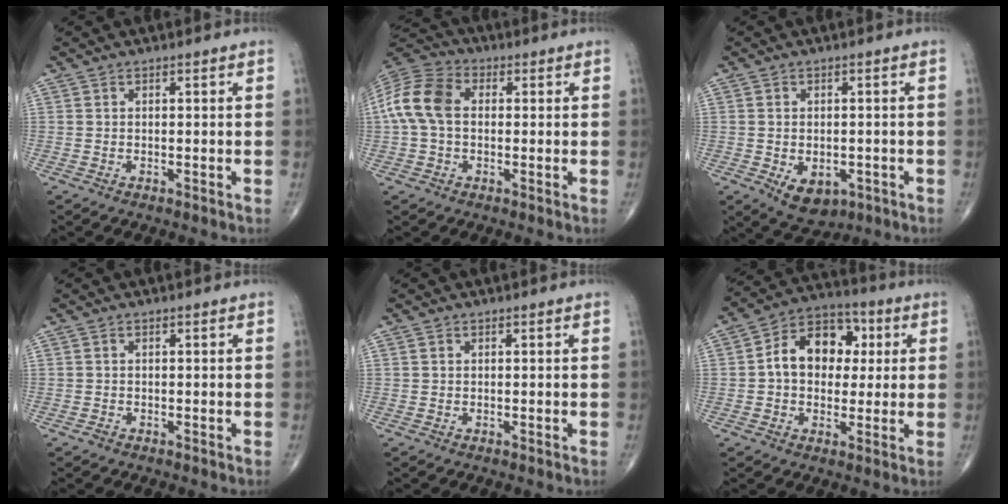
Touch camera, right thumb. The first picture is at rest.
{"total": 11.4, "force": [0.7, 7.7, 8.3], "torque": [-0.177, 0.032, 0.005]}
{"total": 6.9, "force": [-2.5, 4.6, 4.5], "torque": [-0.054, 0.004, -0.023]}
{"total": 0.6, "force": [-0.4, 0.4, 0.1], "torque": [0.003, 0.000, -0.009]}
{"total": 0.6, "force": [0.2, 0.5, 0.3], "torque": [-0.004, 0.001, 0.005]}
{"total": 12.9, "force": [1.7, 9.5, 8.5], "torque": [-0.095, 0.023, 0.018]}